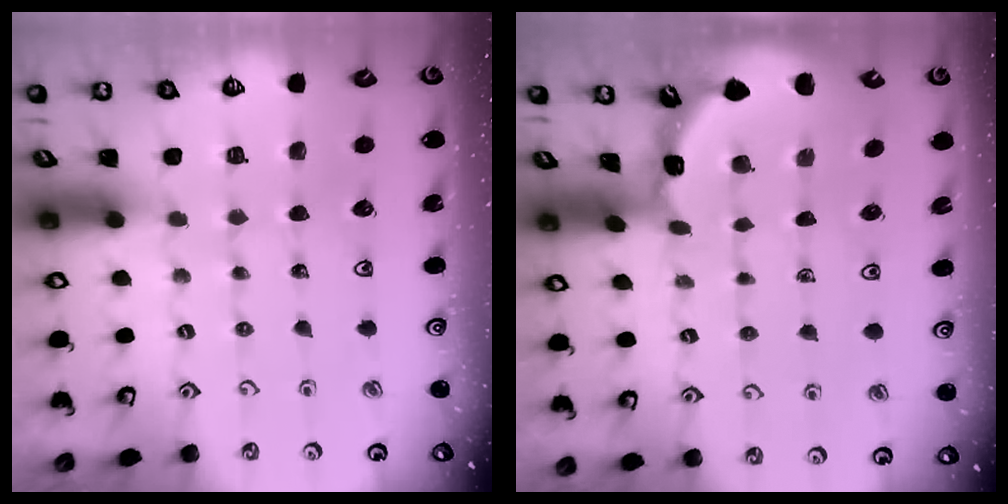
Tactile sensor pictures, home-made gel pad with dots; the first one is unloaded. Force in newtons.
{"total": 1.7, "press": 1.7, "slide": 0.1}